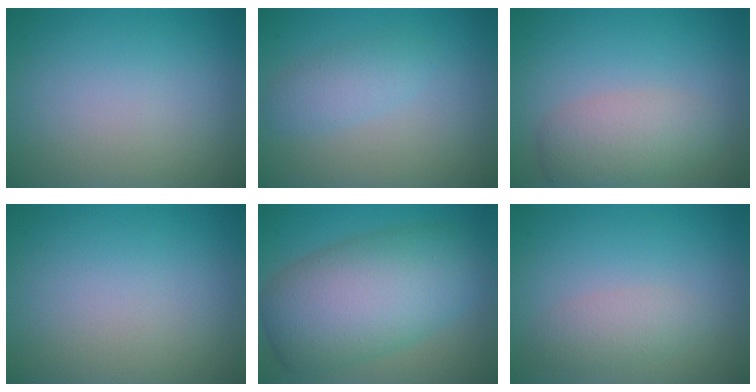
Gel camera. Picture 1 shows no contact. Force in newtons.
{"total": 2.0, "press": 2.0, "slide": 0.1}
{"total": 3.7, "press": 3.7, "slide": 0.2}
{"total": 0.0}
{"total": 10.4, "press": 10.4, "slide": 0.4}
{"total": 2.0, "press": 2.0, "slide": 0.1}